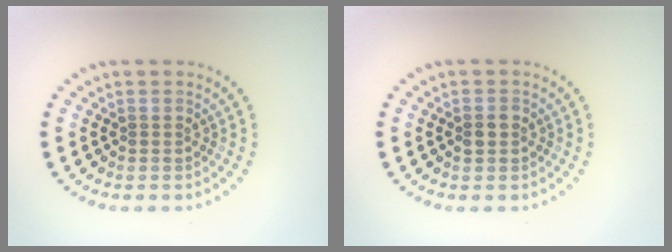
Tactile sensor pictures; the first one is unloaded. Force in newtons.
{"total": 1.5, "press": 1.5, "slide": 0.1}